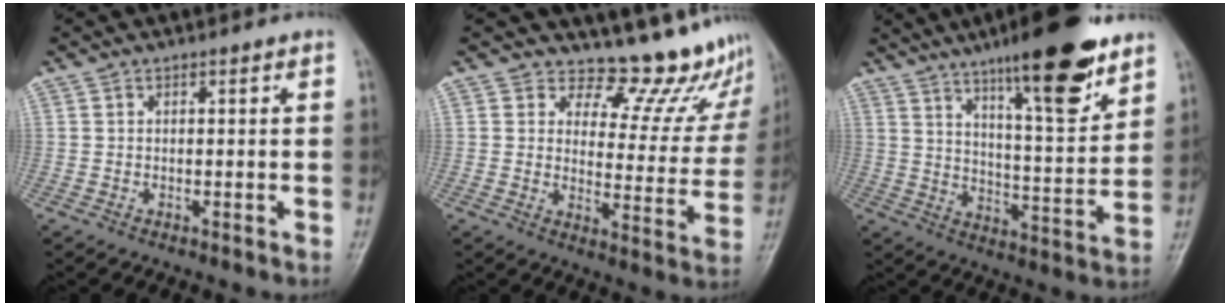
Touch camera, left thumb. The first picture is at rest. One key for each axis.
{"total": 13.0, "fx": 12.1, "fy": 4.3, "fz": 1.8, "tx": 0.020, "ty": -0.126, "tz": 0.136}
{"total": 18.4, "fx": 11.8, "fy": 4.1, "fz": 13.5, "tx": -0.177, "ty": -0.063, "tz": 0.188}